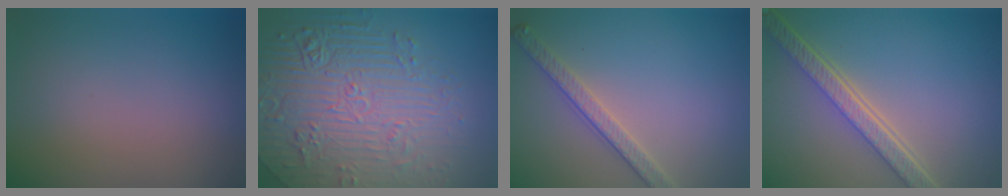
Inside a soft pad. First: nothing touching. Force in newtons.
{"total": 8.8, "press": 6.1, "slide": 6.3}
{"total": 2.8, "press": 2.7, "slide": 0.8}
{"total": 5.3, "press": 4.1, "slide": 3.3}